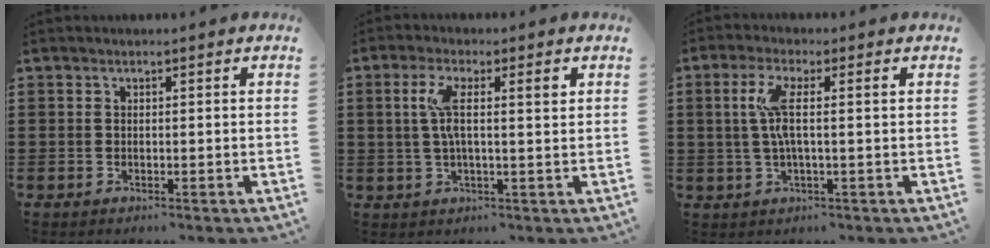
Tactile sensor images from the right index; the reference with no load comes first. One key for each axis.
{"total": 5.8, "fx": 1.3, "fy": 1.1, "fz": 5.5, "tx": -0.108, "ty": 0.004, "tz": 0.019}
{"total": 5.5, "fx": 0.5, "fy": 0.6, "fz": 5.4, "tx": -0.116, "ty": -0.007, "tz": 0.000}